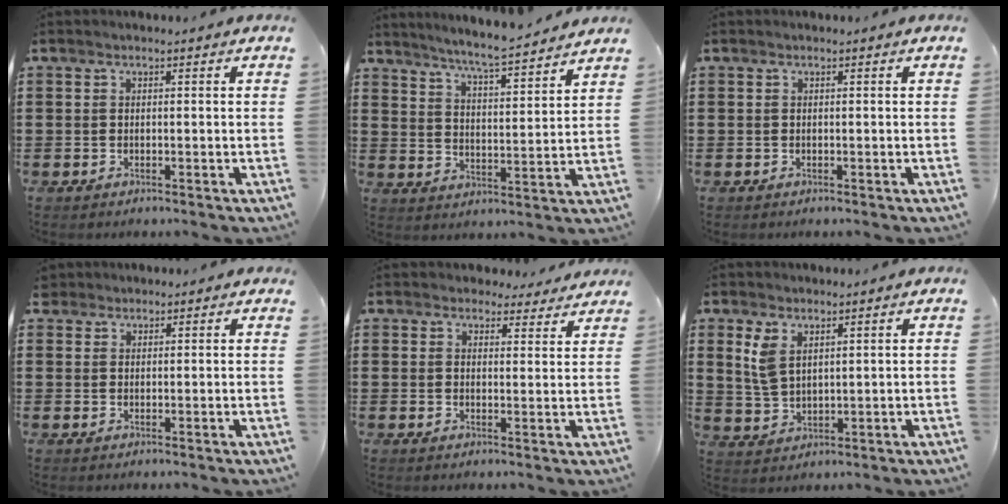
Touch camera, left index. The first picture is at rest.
{"total": 5.5, "force": [5.1, -0.5, 1.8], "torque": [-0.057, -0.036, 0.084]}
{"total": 0.0}
{"total": 2.0, "force": [1.6, 1.1, 0.1], "torque": [-0.008, 0.006, 0.032]}
{"total": 3.4, "force": [3.2, 1.1, 0.5], "torque": [-0.012, -0.010, 0.059]}
{"total": 4.6, "force": [2.4, 2.5, 3.0], "torque": [-0.074, 0.004, 0.042]}